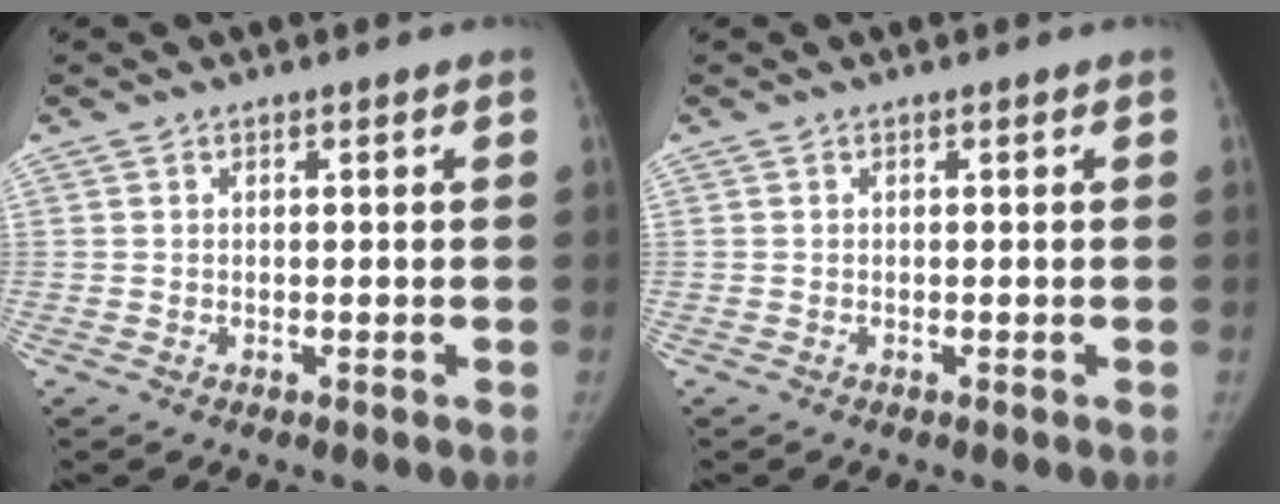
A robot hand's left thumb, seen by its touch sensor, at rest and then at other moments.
{"total": 0.0}